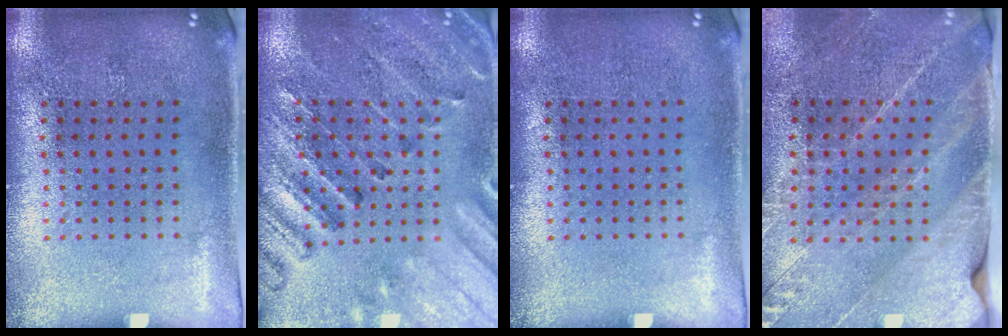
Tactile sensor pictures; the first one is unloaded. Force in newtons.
{"total": 2.5, "press": 2.5, "slide": 0.4}
{"total": 0.0}
{"total": 2.6, "press": 2.6, "slide": 0.0}